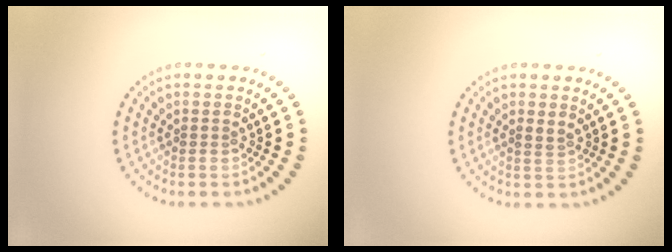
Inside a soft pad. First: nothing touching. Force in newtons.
{"total": 0.9, "press": 0.8, "slide": 0.3}